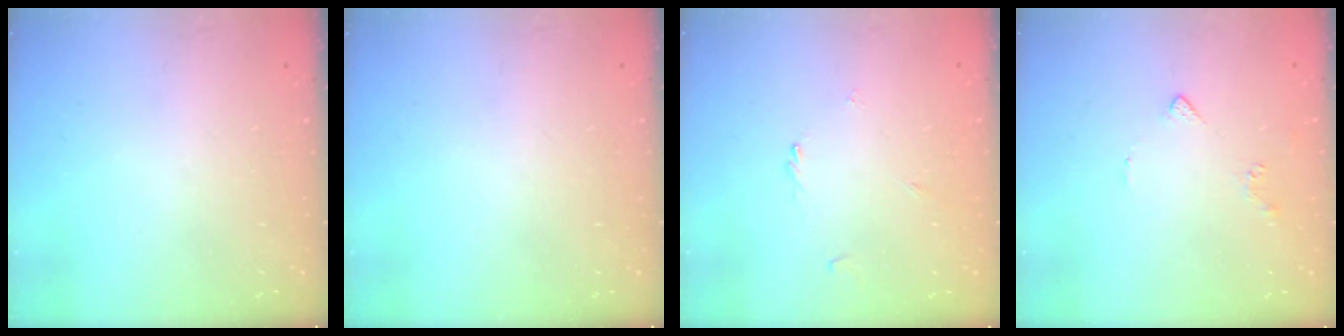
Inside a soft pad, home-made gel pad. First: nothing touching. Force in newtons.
{"total": 0.0}
{"total": 1.2, "press": 1.2, "slide": 0.4}
{"total": 3.9, "press": 3.8, "slide": 0.9}